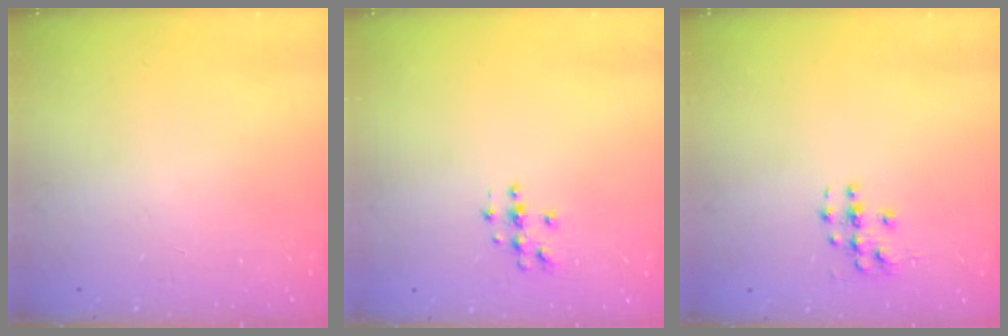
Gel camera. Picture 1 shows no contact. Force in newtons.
{"total": 3.6, "press": 3.6, "slide": 0.5}
{"total": 3.7, "press": 3.7, "slide": 0.1}